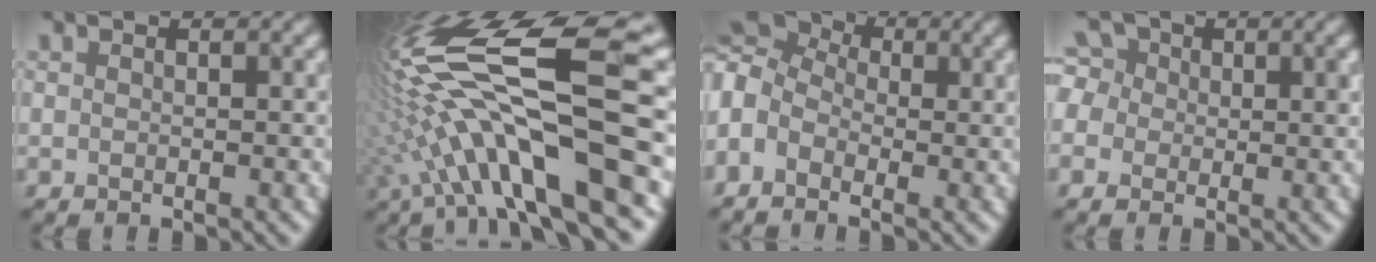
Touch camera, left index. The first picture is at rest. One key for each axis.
{"total": 16.1, "fx": -2.0, "fy": 3.7, "fz": 15.5, "tx": -0.295, "ty": 0.024, "tz": -0.033}
{"total": 8.7, "fx": 0.3, "fy": 6.8, "fz": 5.4, "tx": -0.124, "ty": 0.026, "tz": -0.025}
{"total": 5.6, "fx": 1.6, "fy": 4.5, "fz": 2.8, "tx": -0.058, "ty": 0.025, "tz": -0.007}